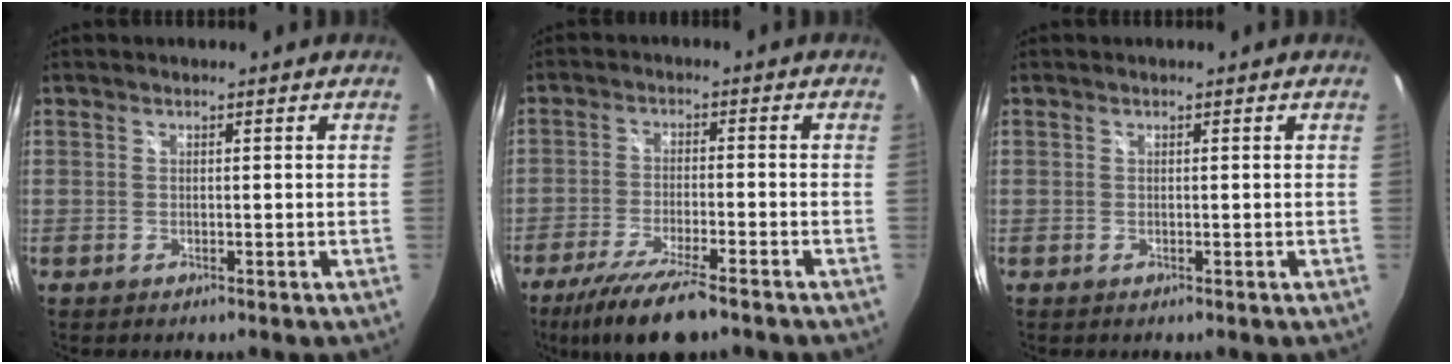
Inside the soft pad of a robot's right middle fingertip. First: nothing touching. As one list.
[{"total": 11.6, "force": [-8.7, 1.9, 7.4], "torque": [-0.162, -0.033, -0.154]}, {"total": 0.0}]